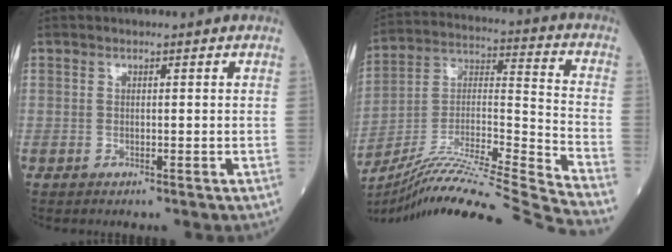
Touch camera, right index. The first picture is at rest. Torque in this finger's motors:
{"motor_torque": [-0.61, -0.51, 0.21, 0.10]}